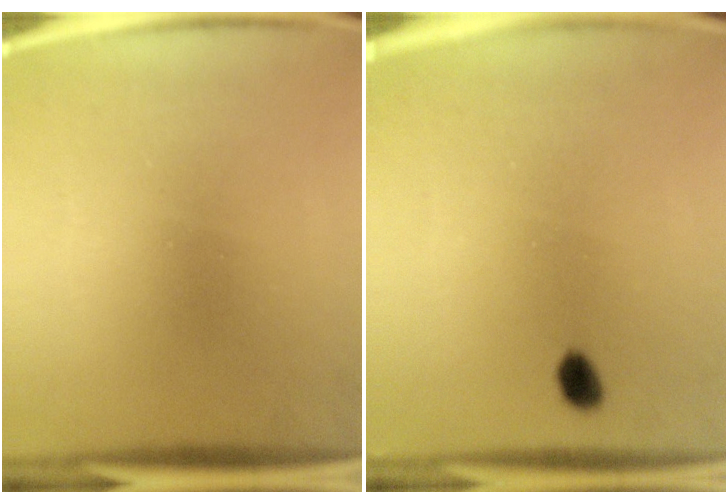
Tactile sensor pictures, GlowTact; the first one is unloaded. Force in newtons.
{"total": 2.4}